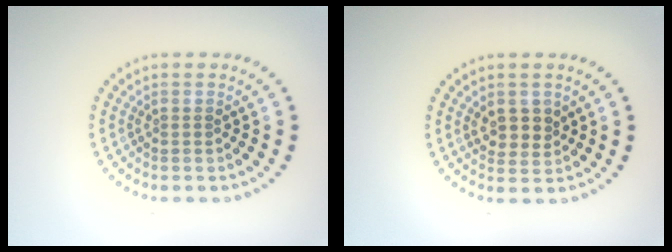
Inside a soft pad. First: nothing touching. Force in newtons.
{"total": 2.3, "press": 2.2, "slide": 0.8}